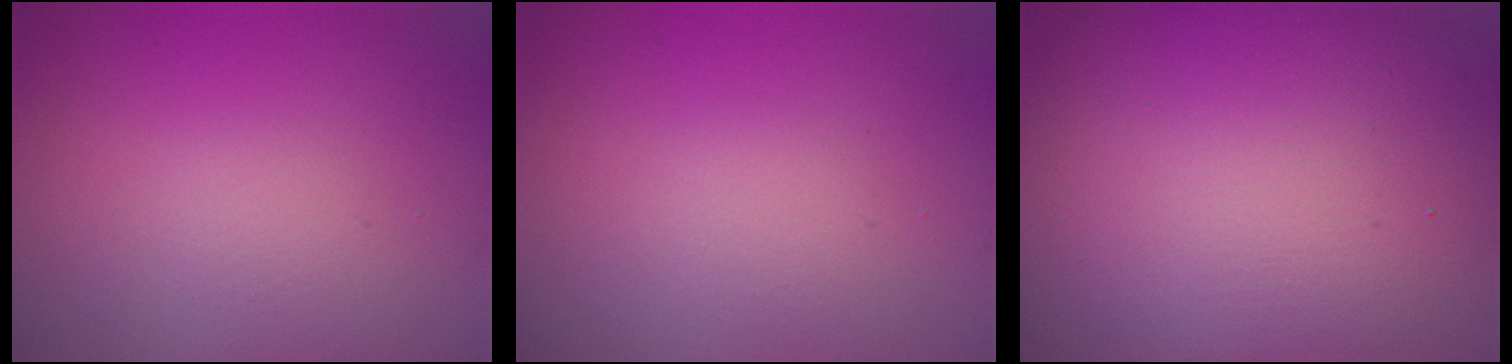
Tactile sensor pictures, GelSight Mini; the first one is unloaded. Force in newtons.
{"total": 1.2, "press": 1.2, "slide": 0.1}
{"total": 19.1, "press": 19.1, "slide": 1.1}